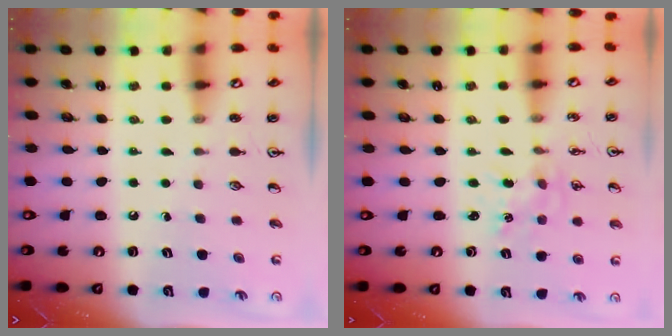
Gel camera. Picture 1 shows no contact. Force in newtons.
{"total": 0.7, "press": 0.7, "slide": 0.1}